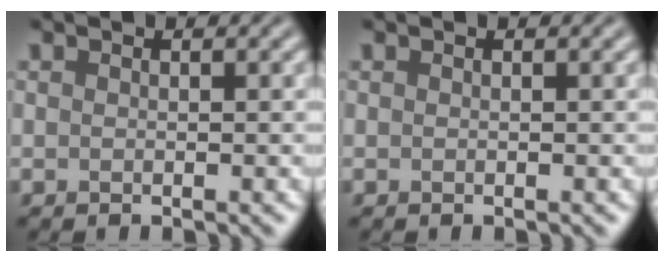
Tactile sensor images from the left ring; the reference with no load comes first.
{"total": 0.0}